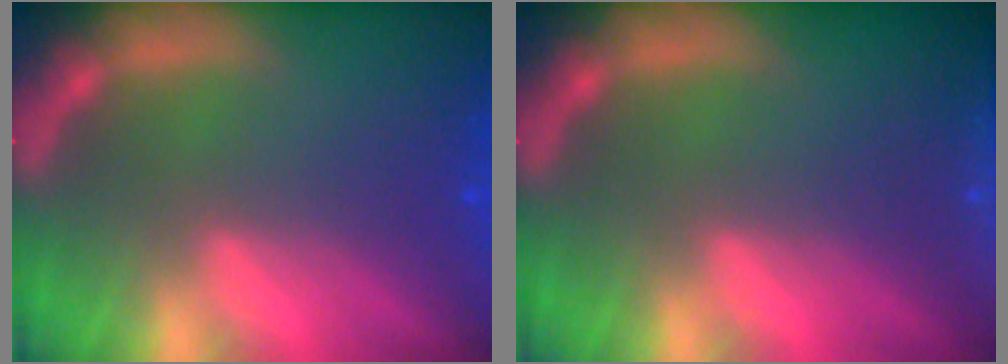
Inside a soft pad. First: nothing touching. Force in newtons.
{"total": 2.9}